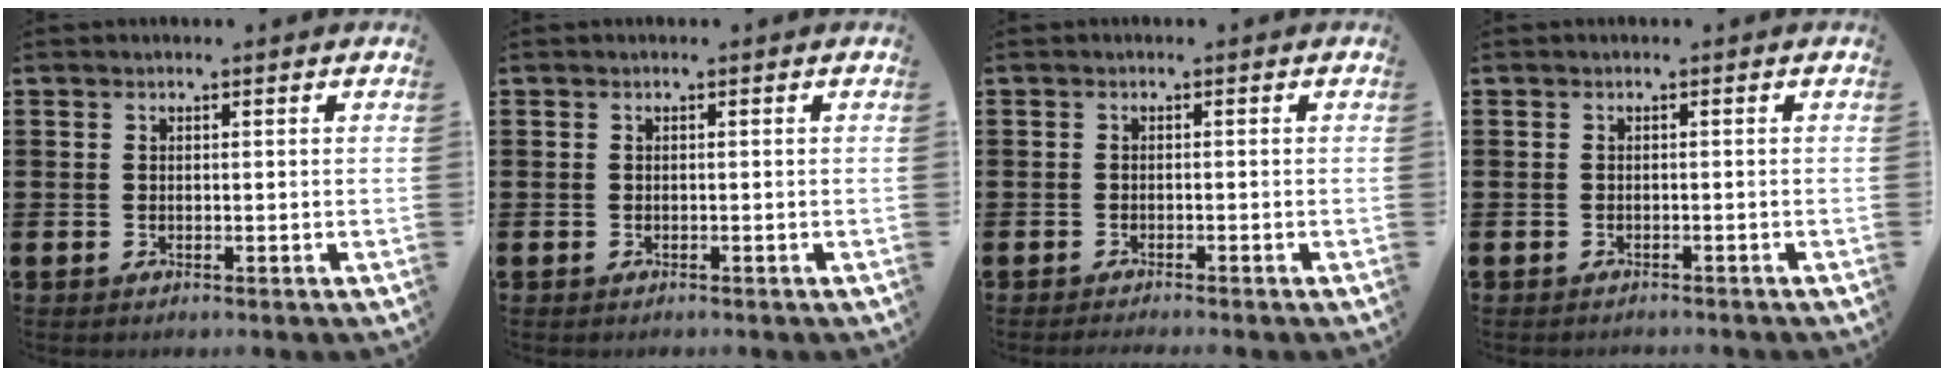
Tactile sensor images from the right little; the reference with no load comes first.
{"total": 0.0}
{"total": 0.7, "force": [-0.7, -0.1, 0.3], "torque": [-0.004, -0.002, -0.013]}
{"total": 0.5, "force": [-0.5, 0.0, -0.1], "torque": [0.000, -0.002, -0.011]}